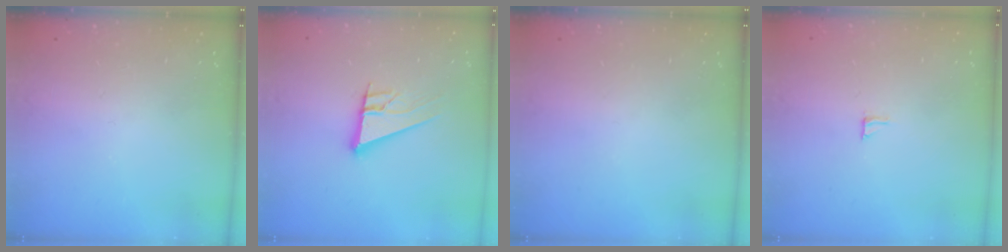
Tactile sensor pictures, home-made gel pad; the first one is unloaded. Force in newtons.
{"total": 13.1, "press": 12.7, "slide": 3.4}
{"total": 0.0}
{"total": 4.2, "press": 4.2, "slide": 0.4}